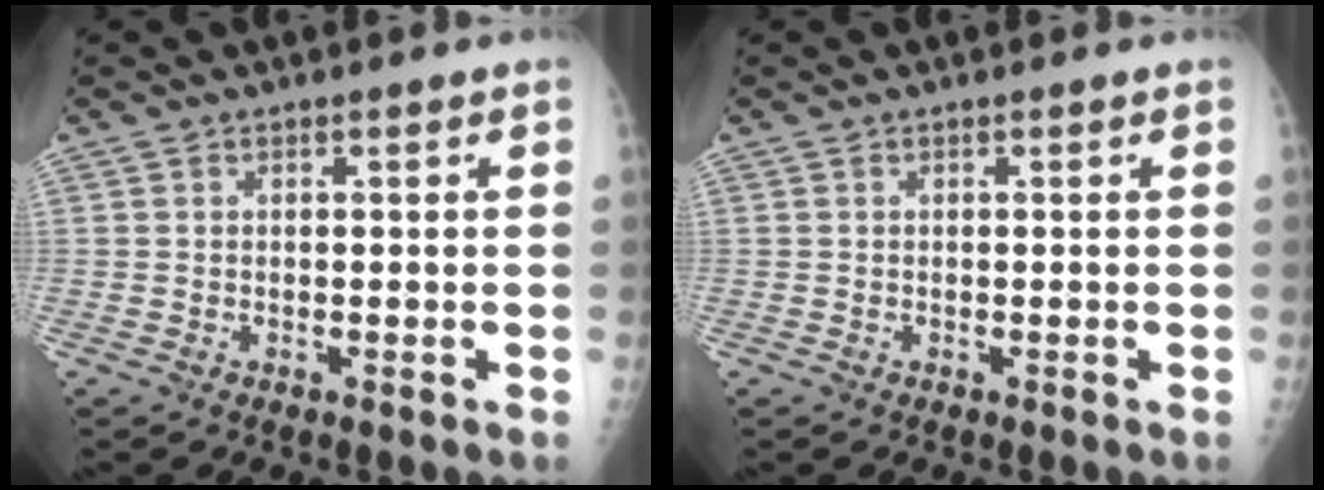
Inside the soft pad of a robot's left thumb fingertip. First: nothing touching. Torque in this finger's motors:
{"motor_torque": [0.13, -0.13, 0.00, 0.00, 0.00]}